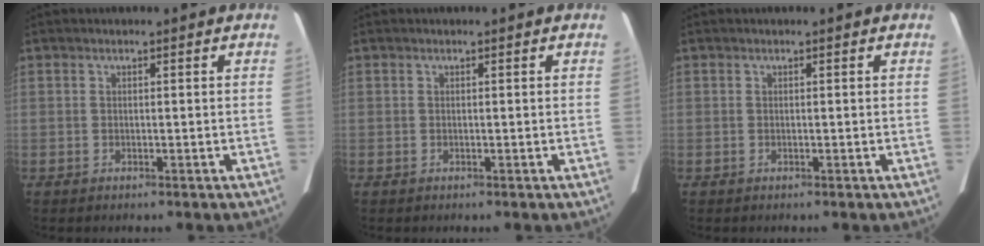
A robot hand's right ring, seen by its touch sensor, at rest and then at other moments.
{"total": 0.0}
{"total": 0.0}